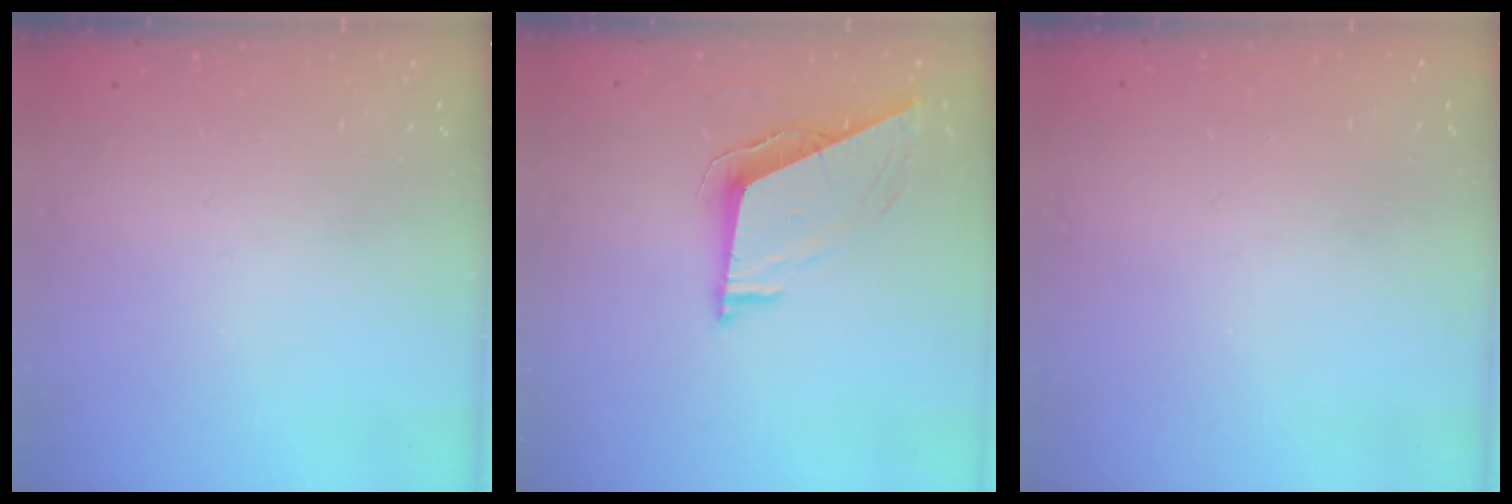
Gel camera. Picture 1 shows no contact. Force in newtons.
{"total": 8.5, "press": 8.2, "slide": 2.2}
{"total": 1.6, "press": 1.6, "slide": 0.1}